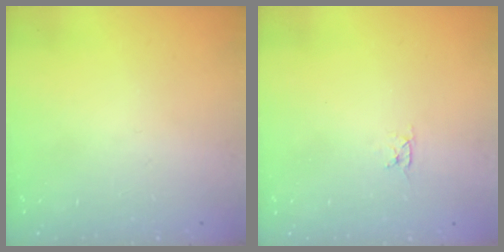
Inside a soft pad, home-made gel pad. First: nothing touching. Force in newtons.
{"total": 2.8, "press": 2.8, "slide": 0.3}